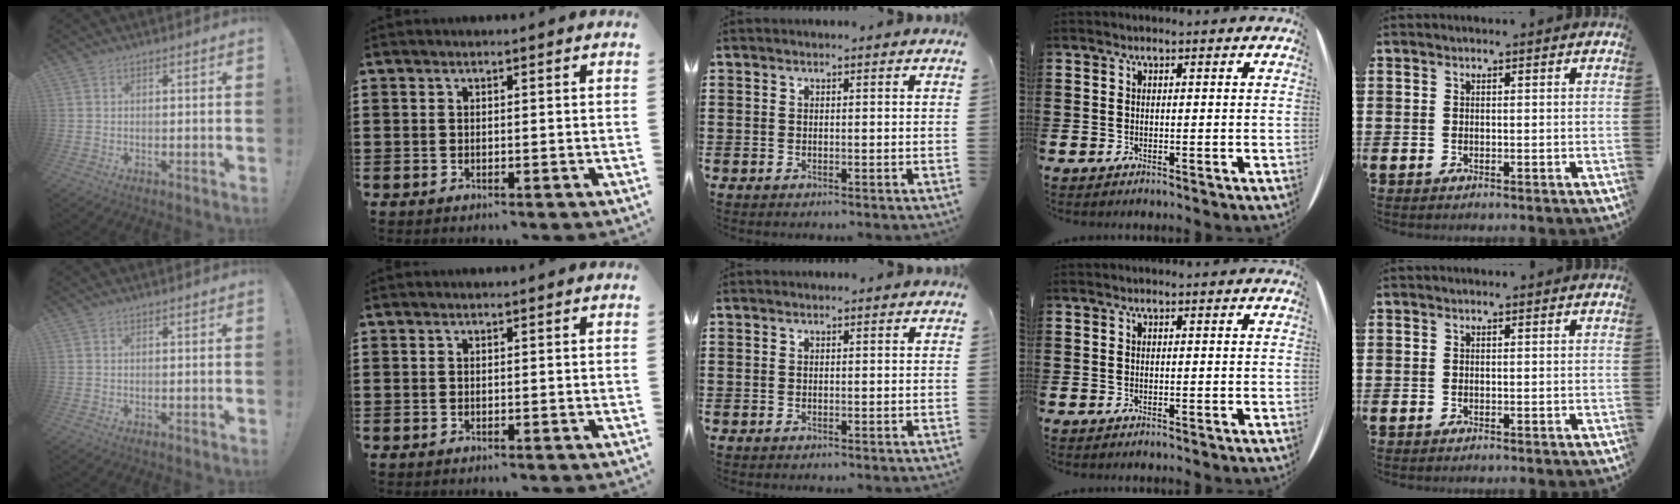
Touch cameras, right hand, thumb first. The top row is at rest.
{}